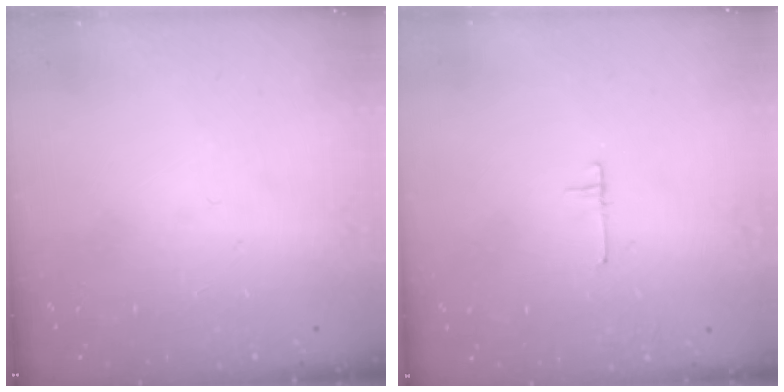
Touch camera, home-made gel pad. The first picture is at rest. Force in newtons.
{"total": 4.5, "press": 4.5, "slide": 0.4}